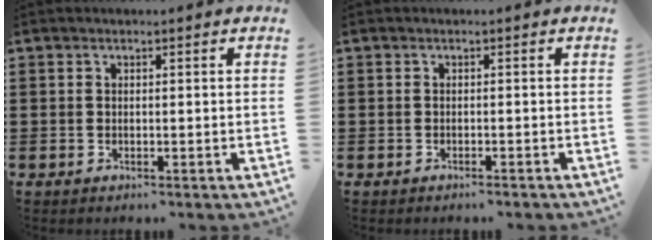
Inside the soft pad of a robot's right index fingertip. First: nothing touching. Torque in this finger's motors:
{"motor_torque": [-1.00, 1.13, -1.05, -0.21]}